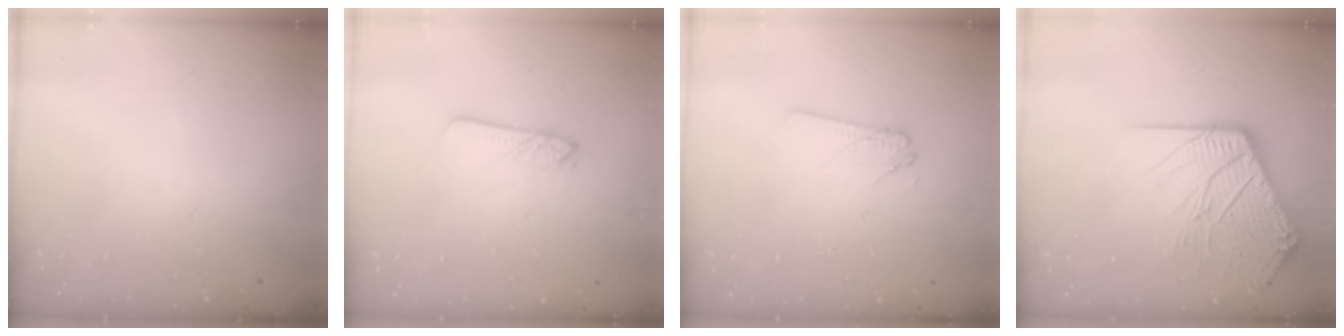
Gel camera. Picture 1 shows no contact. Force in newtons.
{"total": 2.1, "press": 2.1, "slide": 0.2}
{"total": 2.9, "press": 2.9, "slide": 0.4}
{"total": 12.8, "press": 12.6, "slide": 1.9}